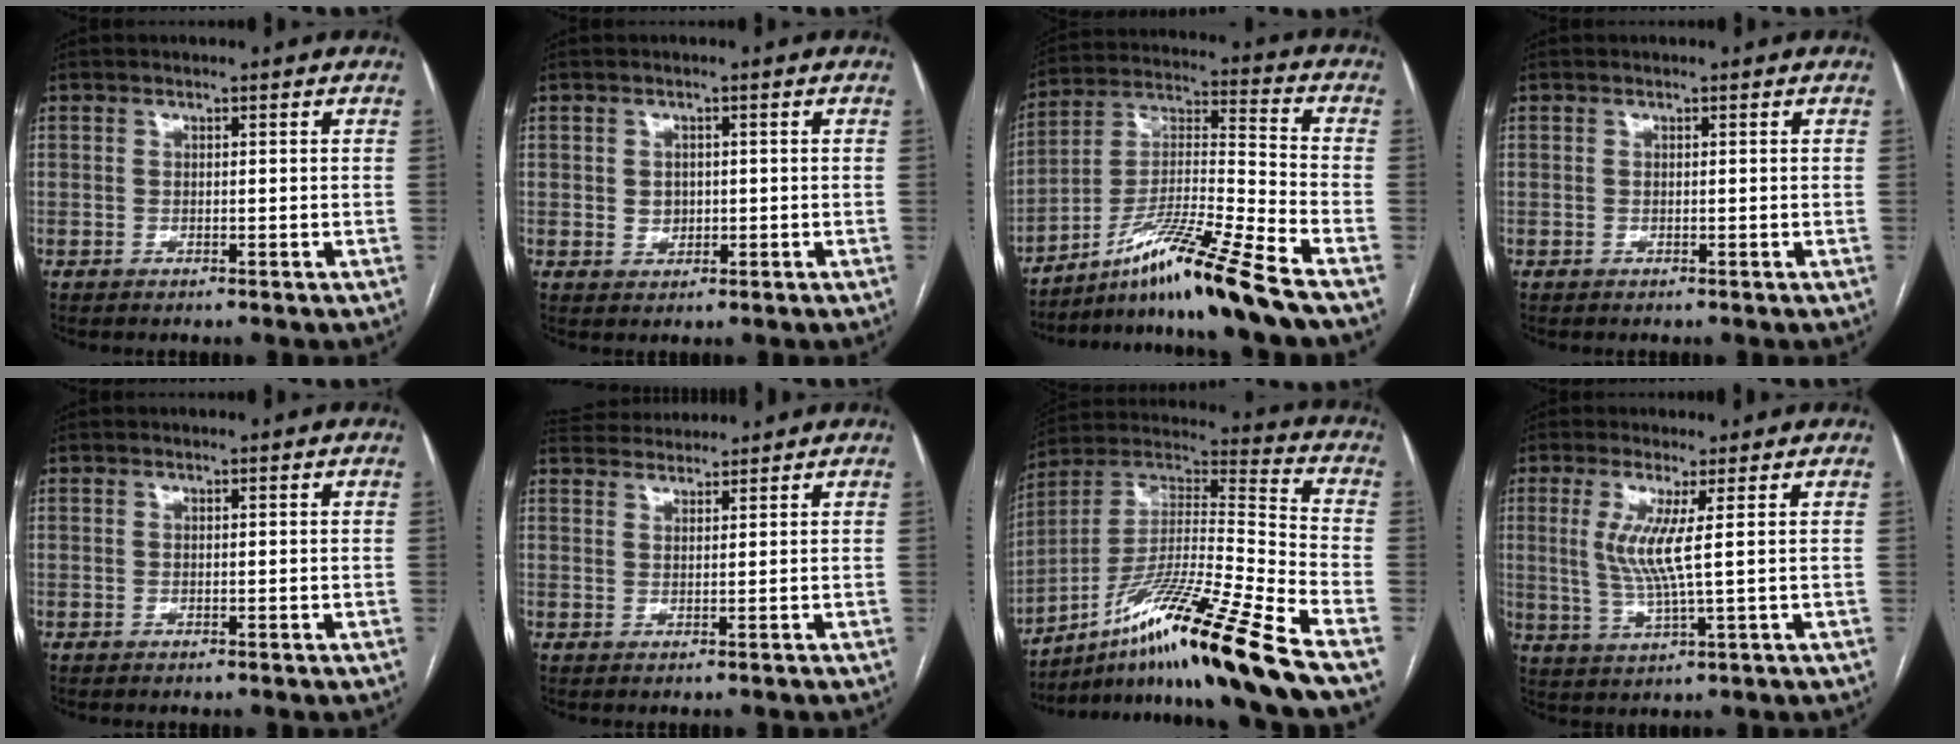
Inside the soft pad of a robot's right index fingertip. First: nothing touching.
{"total": 2.0, "force": [0.0, 1.8, 0.9], "torque": [-0.013, 0.002, 0.005]}
{"total": 15.1, "force": [-11.1, -2.2, 10.0], "torque": [-0.198, -0.007, -0.197]}
{"total": 0.0}
{"total": 0.0}
{"total": 4.6, "force": [4.5, 0.6, 0.7], "torque": [-0.020, 0.037, 0.074]}
{"total": 21.0, "force": [-14.2, -2.4, 15.3], "torque": [-0.287, -0.010, -0.253]}
{"total": 6.0, "force": [1.3, -0.5, 5.8], "torque": [-0.126, -0.006, 0.029]}